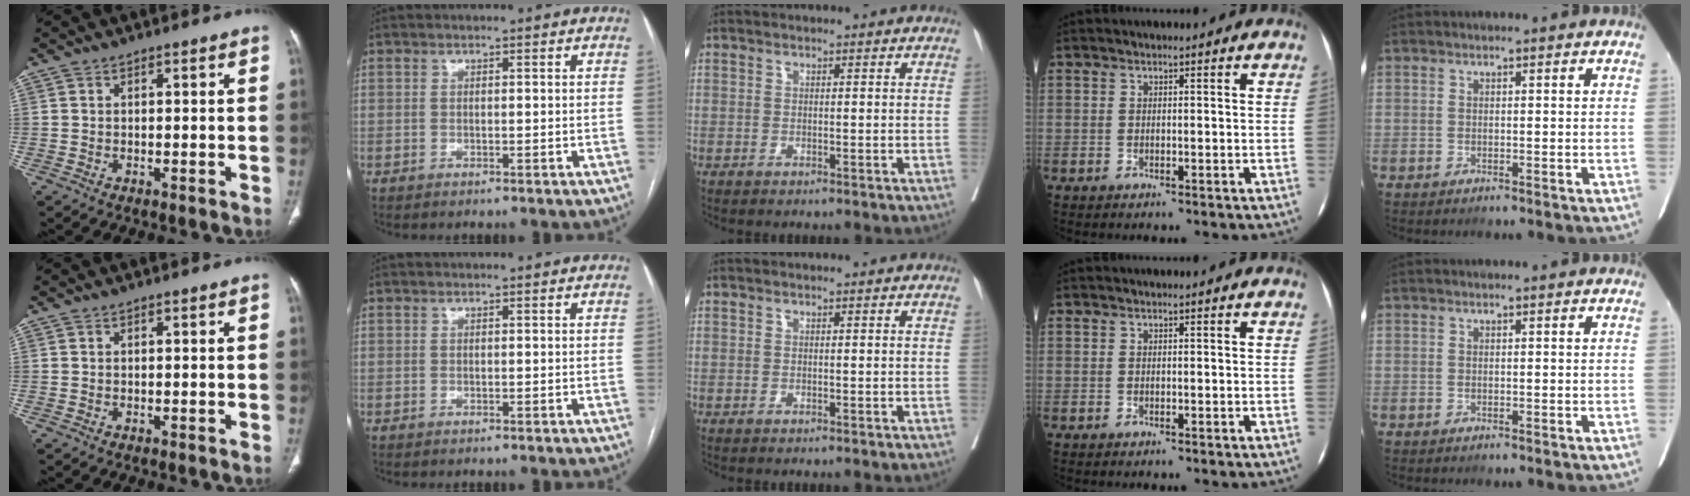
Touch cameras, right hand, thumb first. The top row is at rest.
{}